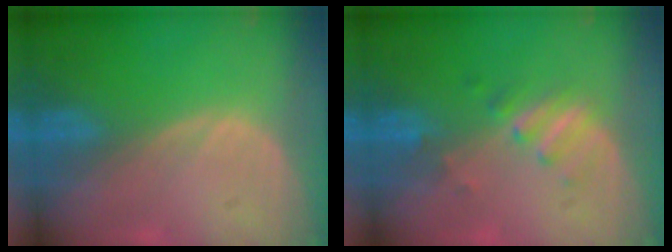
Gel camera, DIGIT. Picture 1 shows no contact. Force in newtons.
{"total": 3.2, "press": 3.2, "slide": 0.4}